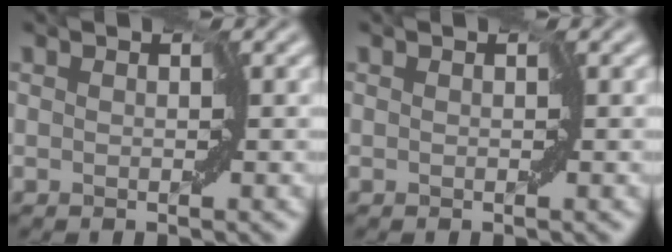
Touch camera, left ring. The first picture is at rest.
{"total": 0.0}